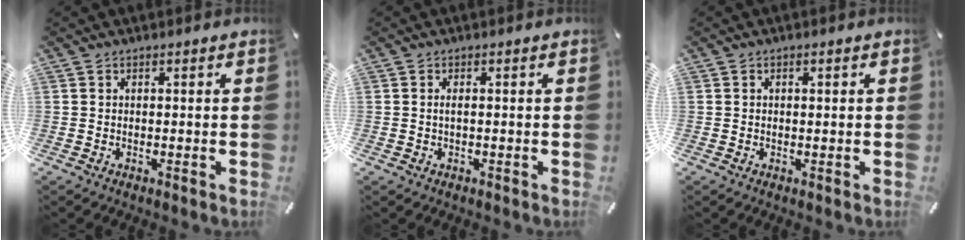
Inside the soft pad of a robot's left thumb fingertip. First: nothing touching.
{"total": 1.4, "force": [-0.1, 0.5, 1.3], "torque": [-0.025, 0.001, -0.002]}
{"total": 0.8, "force": [0.1, 0.3, 0.7], "torque": [-0.014, 0.002, 0.000]}